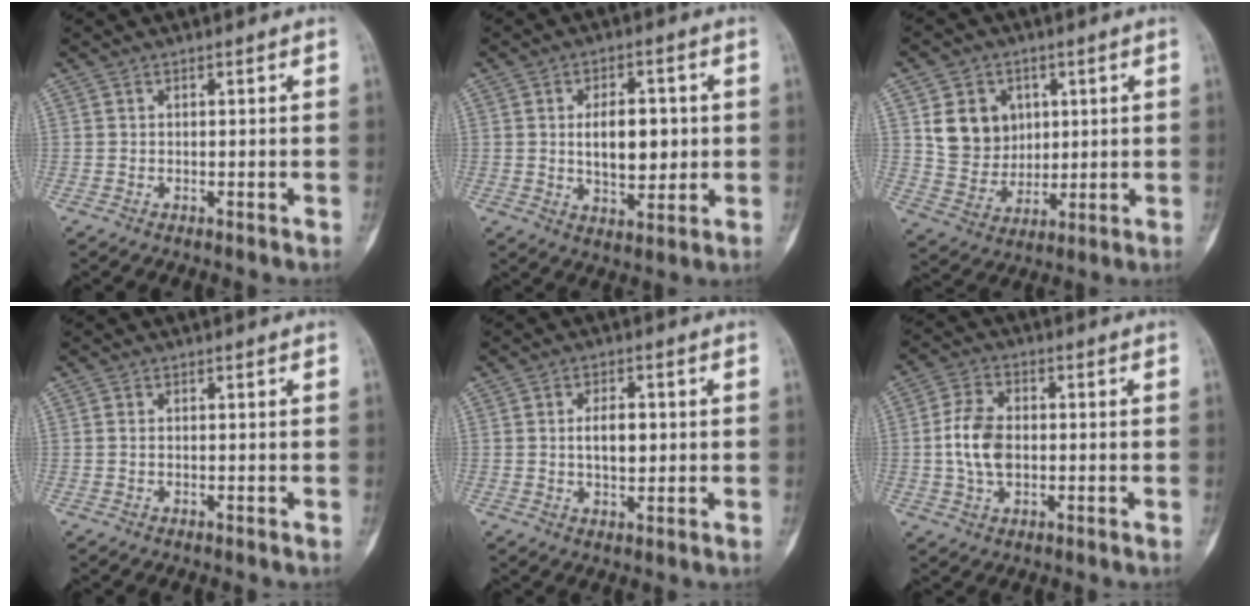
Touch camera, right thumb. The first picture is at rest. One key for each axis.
{"total": 9.6, "fx": 0.7, "fy": 5.4, "fz": 7.9, "tx": -0.099, "ty": -0.004, "tz": 0.019}
{"total": 10.9, "fx": 3.1, "fy": 9.3, "fz": 4.8, "tx": -0.043, "ty": -0.014, "tz": 0.069}
{"total": 0.6, "fx": 0.0, "fy": 0.4, "fz": 0.5, "tx": -0.012, "ty": 0.000, "tz": 0.001}
{"total": 5.3, "fx": 0.4, "fy": 2.9, "fz": 4.4, "tx": -0.065, "ty": -0.001, "tz": 0.009}
{"total": 8.4, "fx": -0.3, "fy": 5.4, "fz": 6.4, "tx": -0.123, "ty": 0.011, "tz": -0.008}